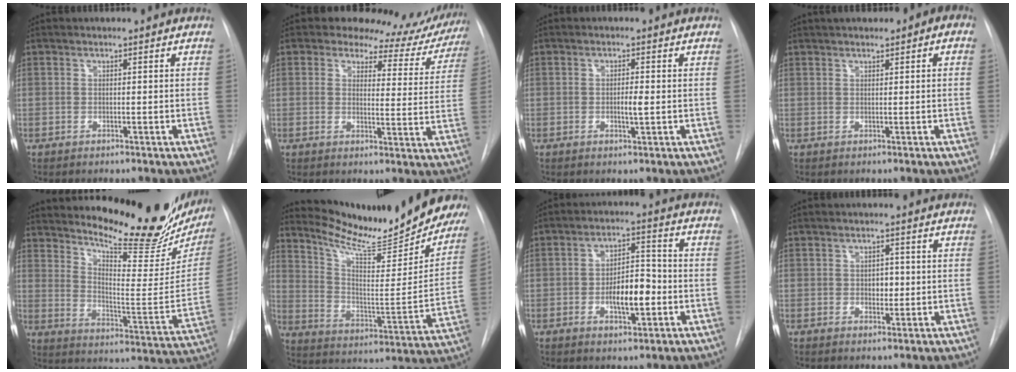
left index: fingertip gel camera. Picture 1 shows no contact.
{"total": 11.2, "force": [10.4, 4.1, 1.3], "torque": [0.014, -0.033, 0.094]}
{"total": 2.1, "force": [-0.7, 0.3, 1.9], "torque": [-0.035, -0.007, -0.012]}
{"total": 4.6, "force": [1.9, 1.7, 3.8], "torque": [-0.060, 0.019, 0.023]}
{"total": 23.8, "force": [20.3, 5.4, 11.2], "torque": [-0.166, -0.079, 0.263]}
{"total": 21.9, "force": [20.1, 3.3, 8.0], "torque": [-0.123, -0.072, 0.284]}
{"total": 7.7, "force": [-2.4, 3.0, 6.7], "torque": [-0.113, 0.005, -0.036]}
{"total": 2.3, "force": [-0.4, 1.6, 1.5], "torque": [-0.017, -0.006, -0.005]}